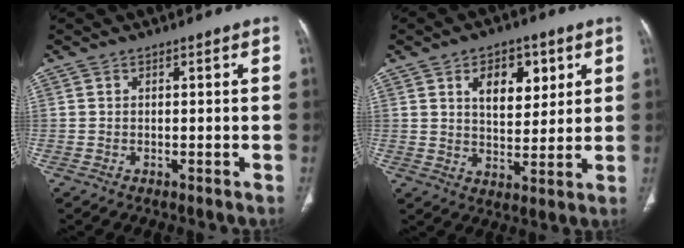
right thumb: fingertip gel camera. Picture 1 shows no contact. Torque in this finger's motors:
{"motor_torque": [-1.09, 0.85, 0.03, 0.24, 0.16]}